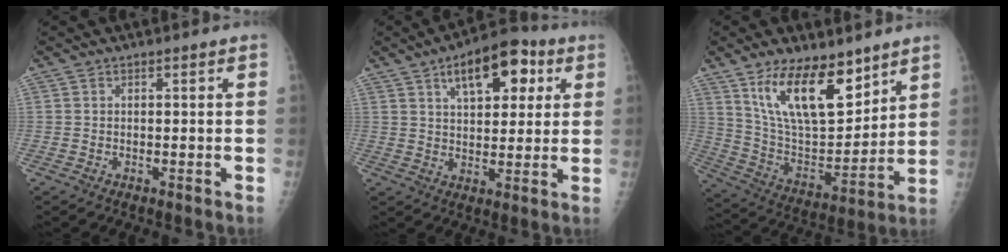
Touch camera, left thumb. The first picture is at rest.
{"total": 13.1, "force": [5.8, 6.6, 9.8], "torque": [-0.105, -0.003, 0.082]}
{"total": 18.3, "force": [11.3, 8.1, 11.9], "torque": [-0.161, -0.070, 0.218]}